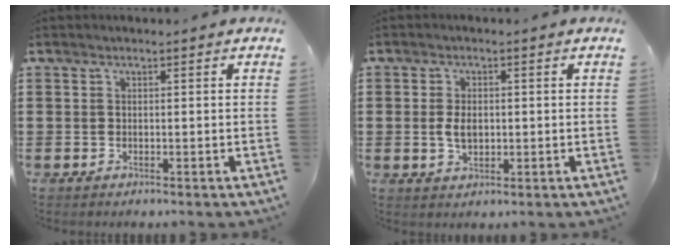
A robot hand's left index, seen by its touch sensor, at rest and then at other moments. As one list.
[{"total": 3.3, "force": [0.0, 2.0, 2.7], "torque": [-0.061, 0.003, -0.003]}]